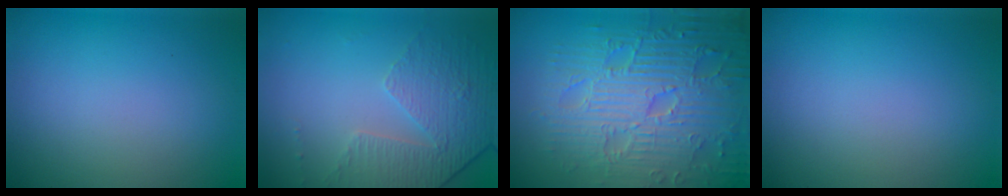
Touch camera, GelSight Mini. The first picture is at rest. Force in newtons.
{"total": 4.7, "press": 3.3, "slide": 3.4}
{"total": 9.3, "press": 6.8, "slide": 6.3}
{"total": 0.0}